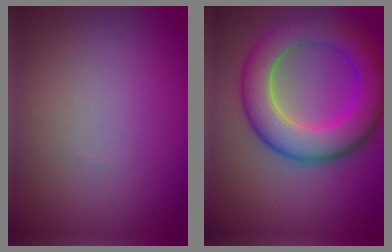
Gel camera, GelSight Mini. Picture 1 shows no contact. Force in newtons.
{"total": 8.3, "press": 8.3, "slide": 0.4}